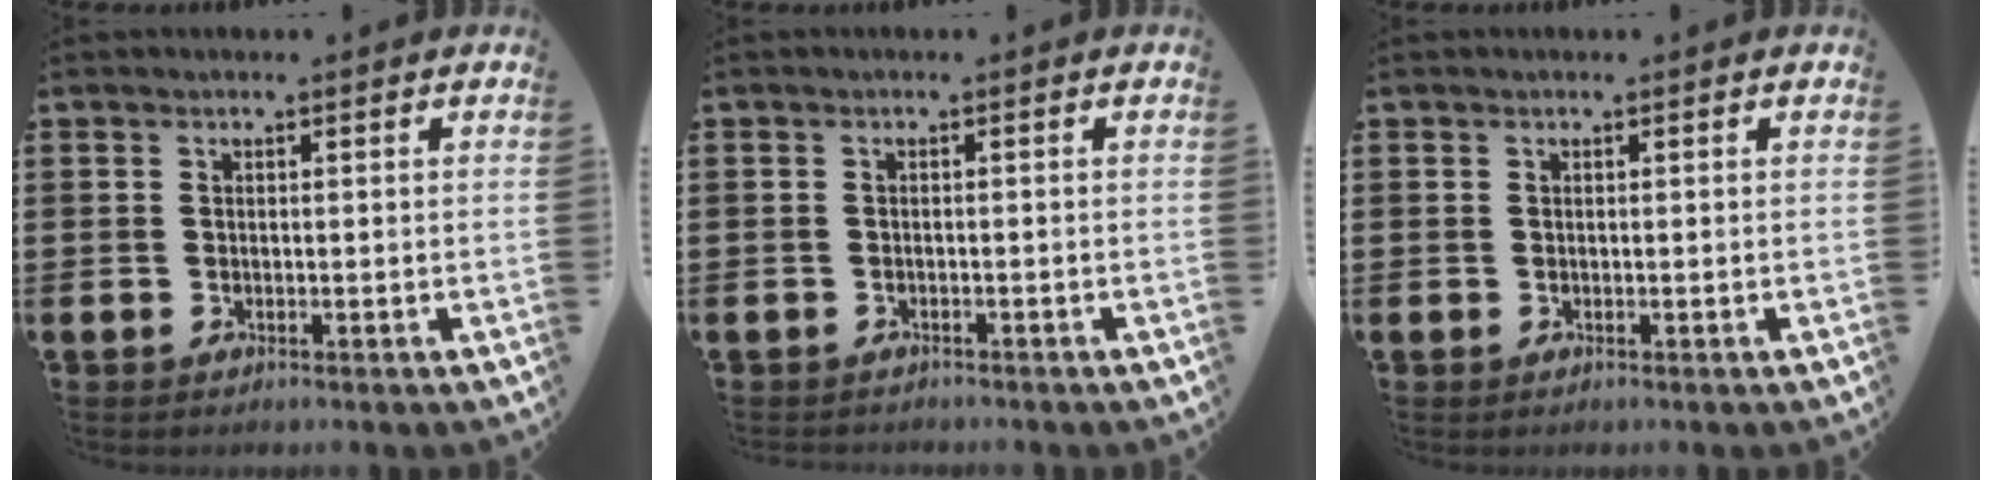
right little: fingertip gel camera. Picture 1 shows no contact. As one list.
[{"total": 0.6, "force": [-0.6, 0.1, 0.0], "torque": [-0.003, -0.001, -0.012]}, {"total": 0.0}]